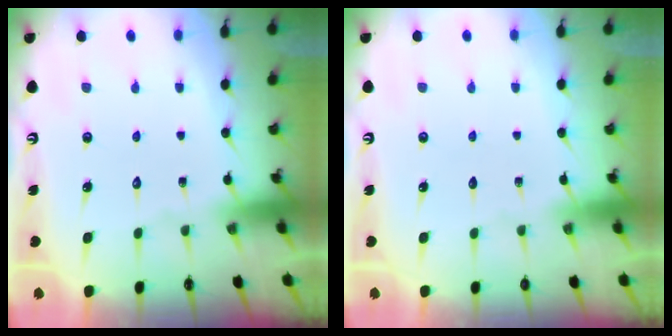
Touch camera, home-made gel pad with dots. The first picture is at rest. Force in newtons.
{"total": 0.0}